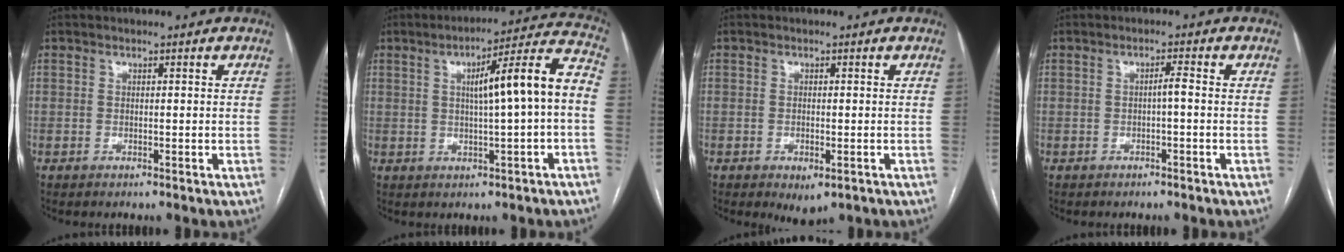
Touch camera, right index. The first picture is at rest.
{"total": 12.1, "force": [0.2, 0.2, 12.1], "torque": [-0.168, 0.031, 0.003]}
{"total": 3.1, "force": [-1.5, 1.4, 2.3], "torque": [-0.032, -0.003, -0.011]}
{"total": 1.4, "force": [-0.3, 0.0, 1.4], "torque": [-0.020, 0.003, -0.005]}